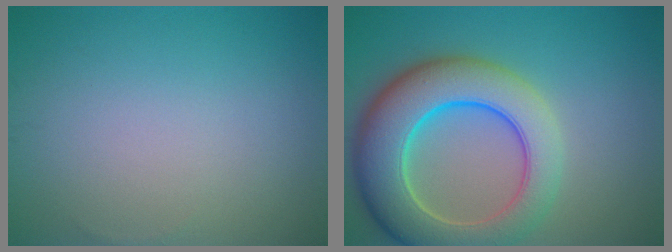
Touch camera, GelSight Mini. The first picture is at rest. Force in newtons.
{"total": 10.2, "press": 10.2, "slide": 0.6}